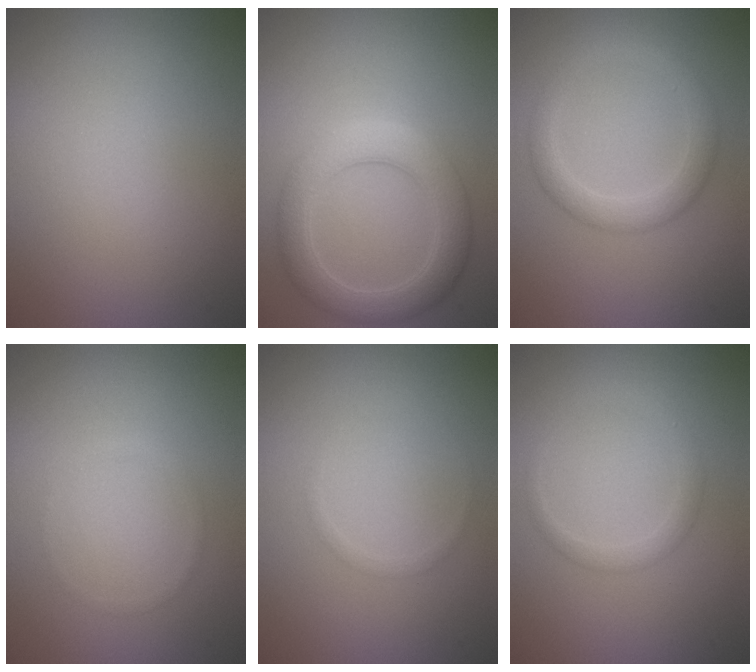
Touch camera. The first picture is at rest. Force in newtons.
{"total": 4.8, "press": 4.8, "slide": 0.2}
{"total": 2.9, "press": 2.9, "slide": 0.1}
{"total": 0.6, "press": 0.6, "slide": 0.1}
{"total": 0.6, "press": 0.6, "slide": 0.1}
{"total": 1.5, "press": 1.5, "slide": 0.1}